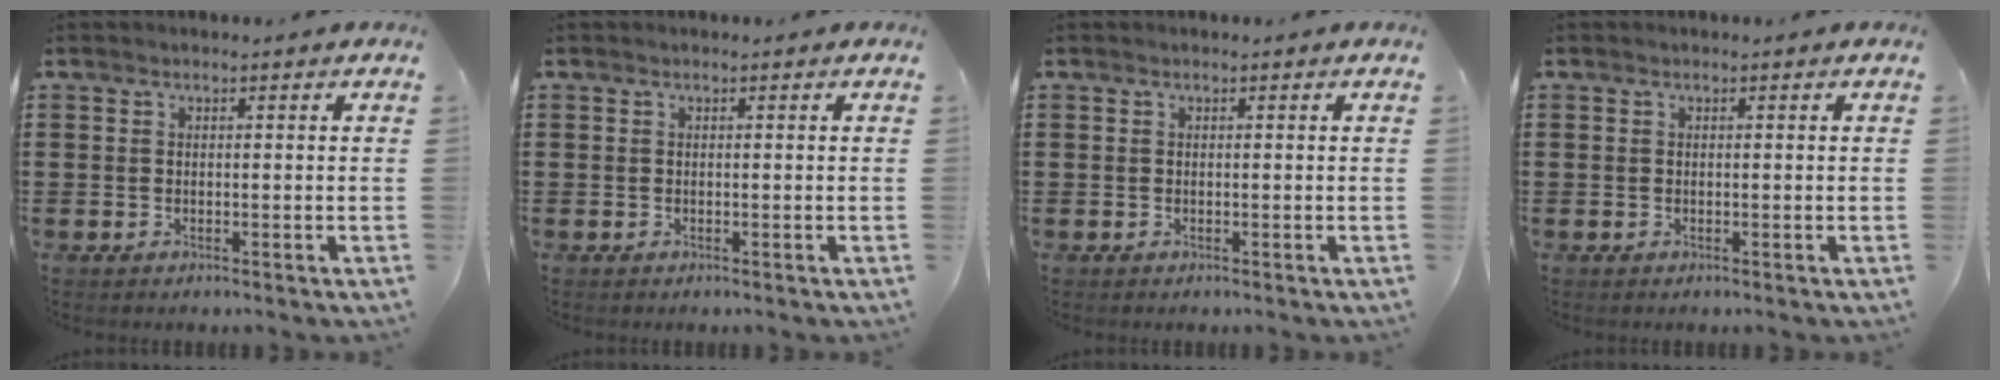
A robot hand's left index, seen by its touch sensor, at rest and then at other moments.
{"total": 0.0}
{"total": 0.0}
{"total": 0.0}